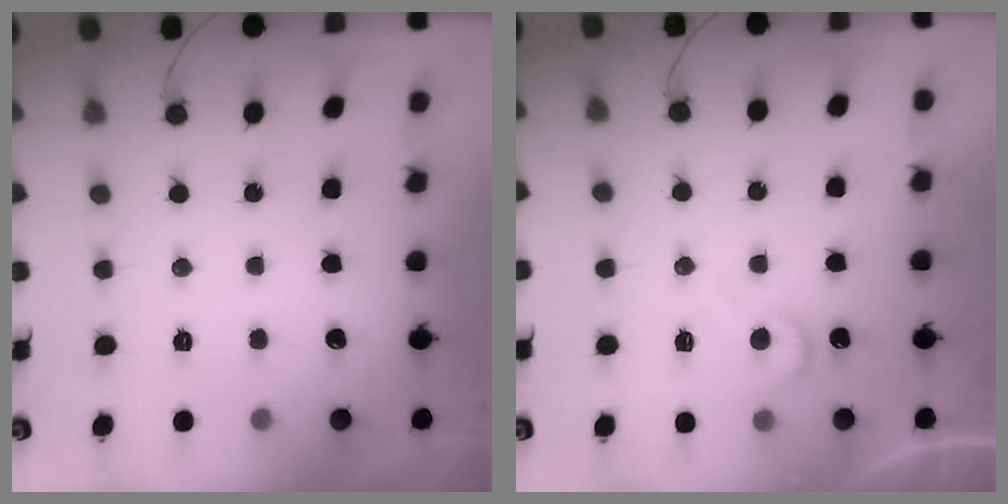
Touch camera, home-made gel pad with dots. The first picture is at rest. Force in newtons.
{"total": 6.1, "press": 6.0, "slide": 0.6}